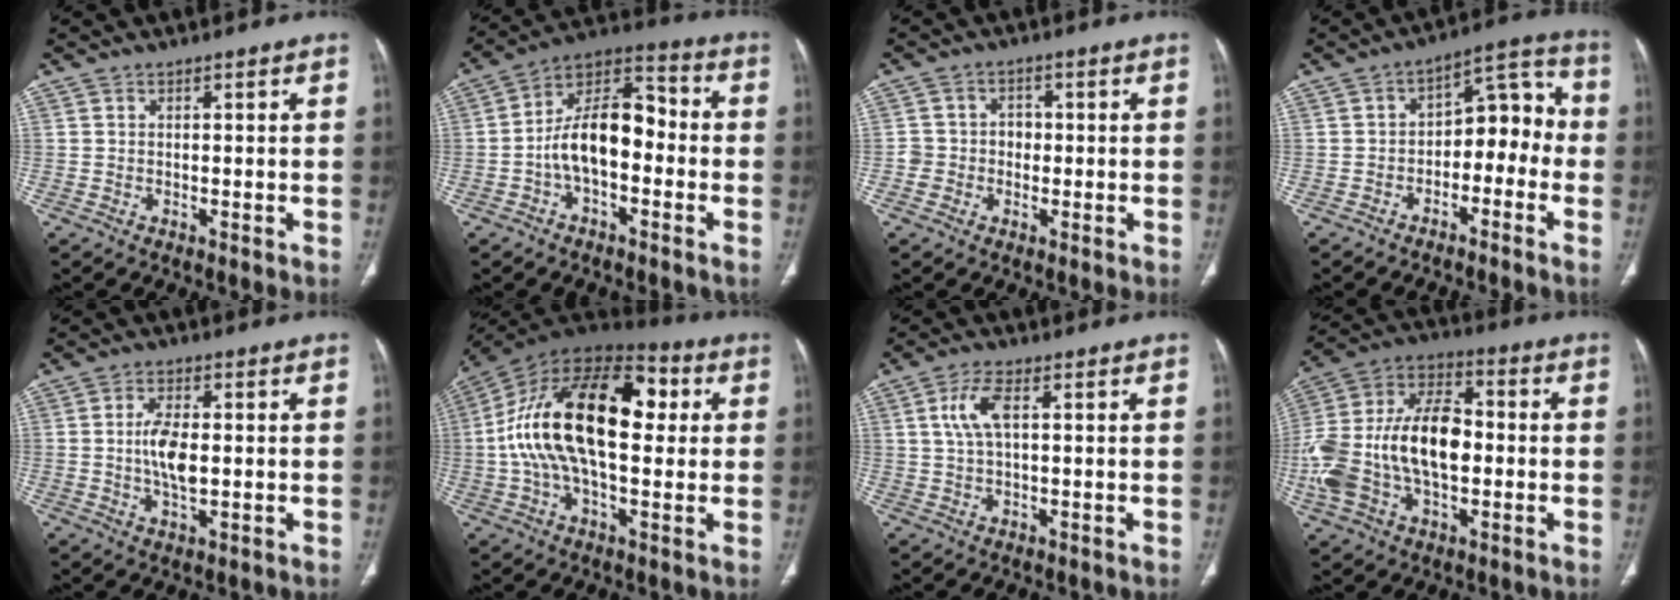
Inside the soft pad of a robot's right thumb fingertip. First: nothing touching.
{"total": 13.5, "force": [-2.4, 7.5, 11.0], "torque": [-0.171, 0.047, -0.051]}
{"total": 4.2, "force": [-0.7, 3.9, 1.3], "torque": [0.002, 0.018, -0.017]}
{"total": 10.6, "force": [-3.1, 6.8, 7.5], "torque": [-0.055, 0.060, -0.054]}
{"total": 6.6, "force": [-0.1, 3.1, 5.8], "torque": [-0.115, -0.001, -0.005]}
{"total": 24.4, "force": [3.0, 12.5, 20.8], "torque": [-0.368, 0.038, 0.038]}
{"total": 5.6, "force": [1.3, 2.3, 4.9], "torque": [-0.115, 0.010, 0.027]}
{"total": 23.5, "force": [-2.1, 14.0, 18.8], "torque": [-0.386, 0.032, -0.035]}